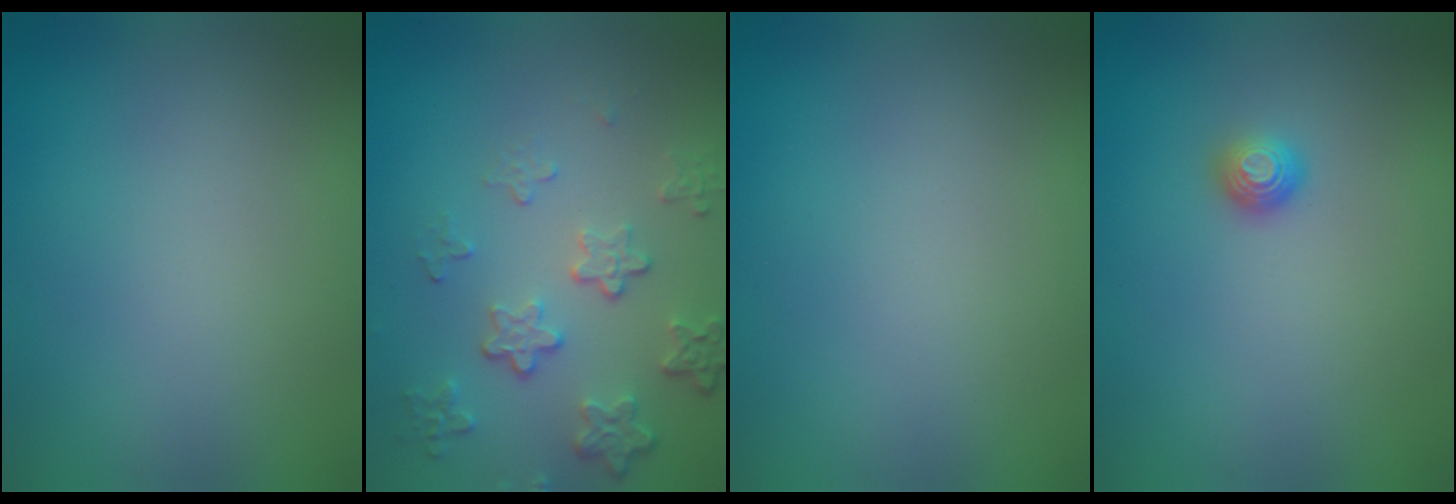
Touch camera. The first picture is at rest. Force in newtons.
{"total": 4.2, "press": 3.1, "slide": 2.8}
{"total": 0.0}
{"total": 1.3, "press": 1.0, "slide": 0.9}